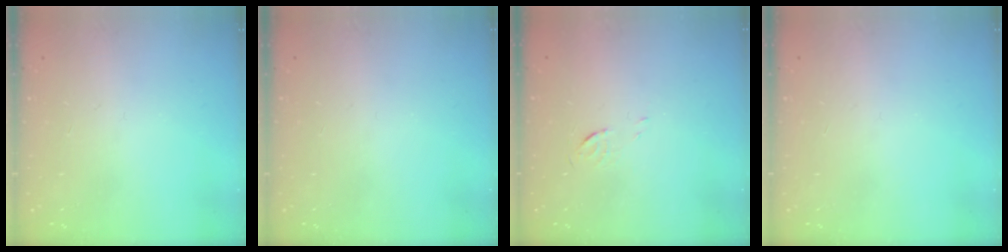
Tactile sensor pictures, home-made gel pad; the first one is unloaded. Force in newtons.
{"total": 0.0}
{"total": 3.3, "press": 3.3, "slide": 0.4}
{"total": 0.0}